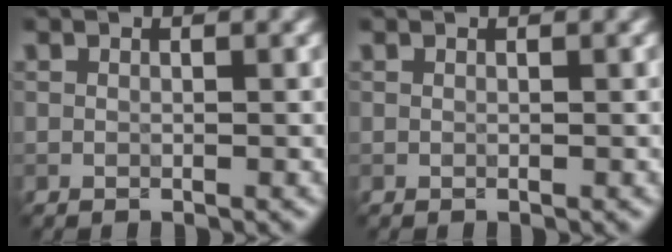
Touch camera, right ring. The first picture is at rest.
{"total": 0.0}